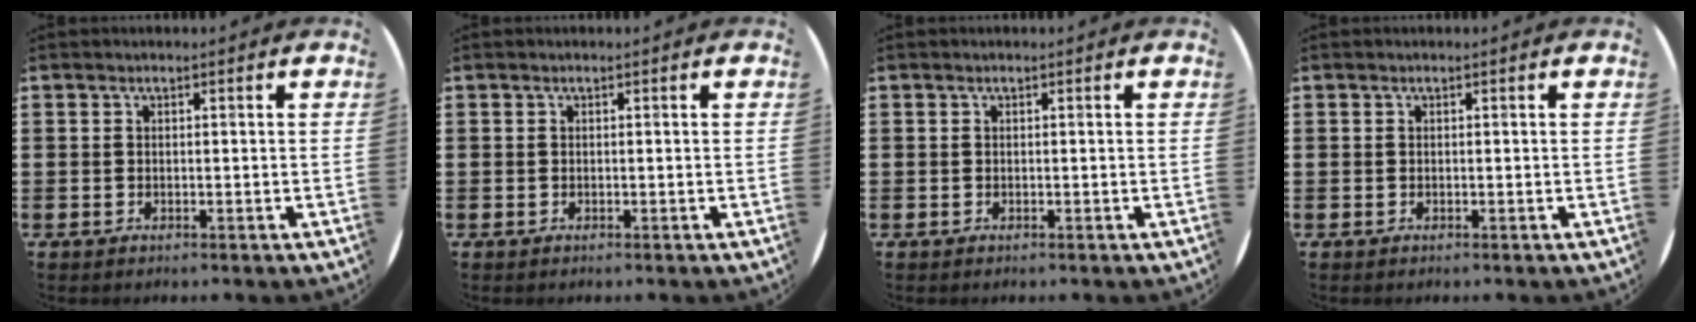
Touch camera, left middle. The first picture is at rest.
{"total": 0.0}
{"total": 0.0}
{"total": 0.0}